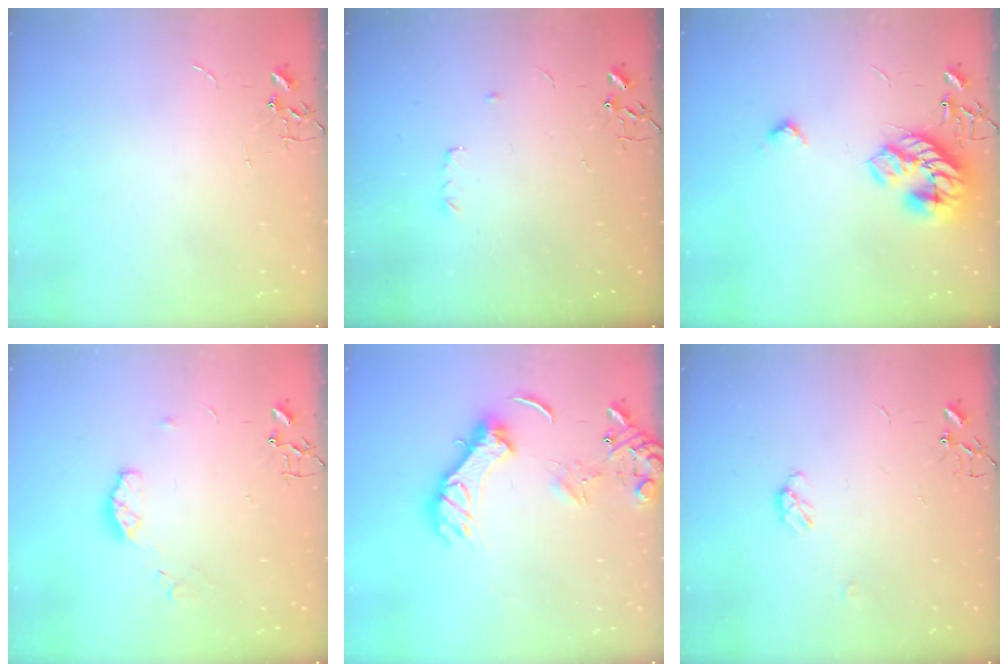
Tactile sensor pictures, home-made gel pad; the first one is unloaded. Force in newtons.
{"total": 3.6, "press": 3.6, "slide": 0.6}
{"total": 17.4, "press": 17.4, "slide": 0.6}
{"total": 6.7, "press": 6.7, "slide": 0.5}
{"total": 14.1, "press": 13.9, "slide": 2.0}
{"total": 4.0, "press": 4.0, "slide": 0.4}